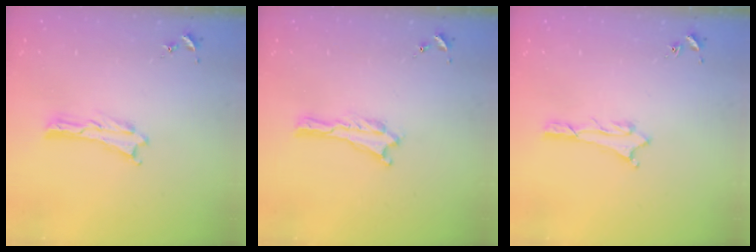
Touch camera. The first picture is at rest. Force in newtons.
{"total": 0.0}
{"total": 0.7, "press": 0.7, "slide": 0.2}